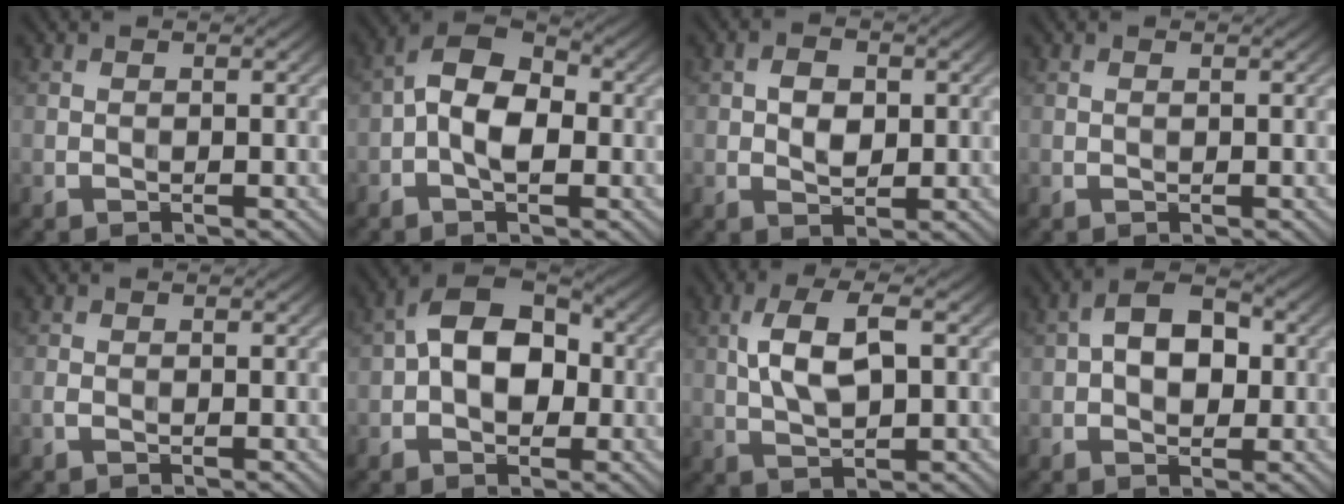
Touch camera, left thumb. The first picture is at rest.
{"total": 7.9, "force": [-0.9, 4.5, 6.4], "torque": [-0.118, 0.014, -0.029]}
{"total": 3.4, "force": [0.4, 2.3, 2.5], "torque": [-0.047, -0.001, 0.005]}
{"total": 0.0}
{"total": 0.5, "force": [-0.3, 0.2, 0.4], "torque": [-0.013, -0.001, -0.007]}
{"total": 9.5, "force": [0.2, 6.2, 7.2], "torque": [-0.112, 0.019, -0.014]}
{"total": 6.8, "force": [1.2, 2.8, 6.0], "torque": [-0.128, 0.007, 0.025]}
{"total": 6.4, "force": [0.7, 4.2, 4.9], "torque": [-0.076, 0.009, 0.004]}